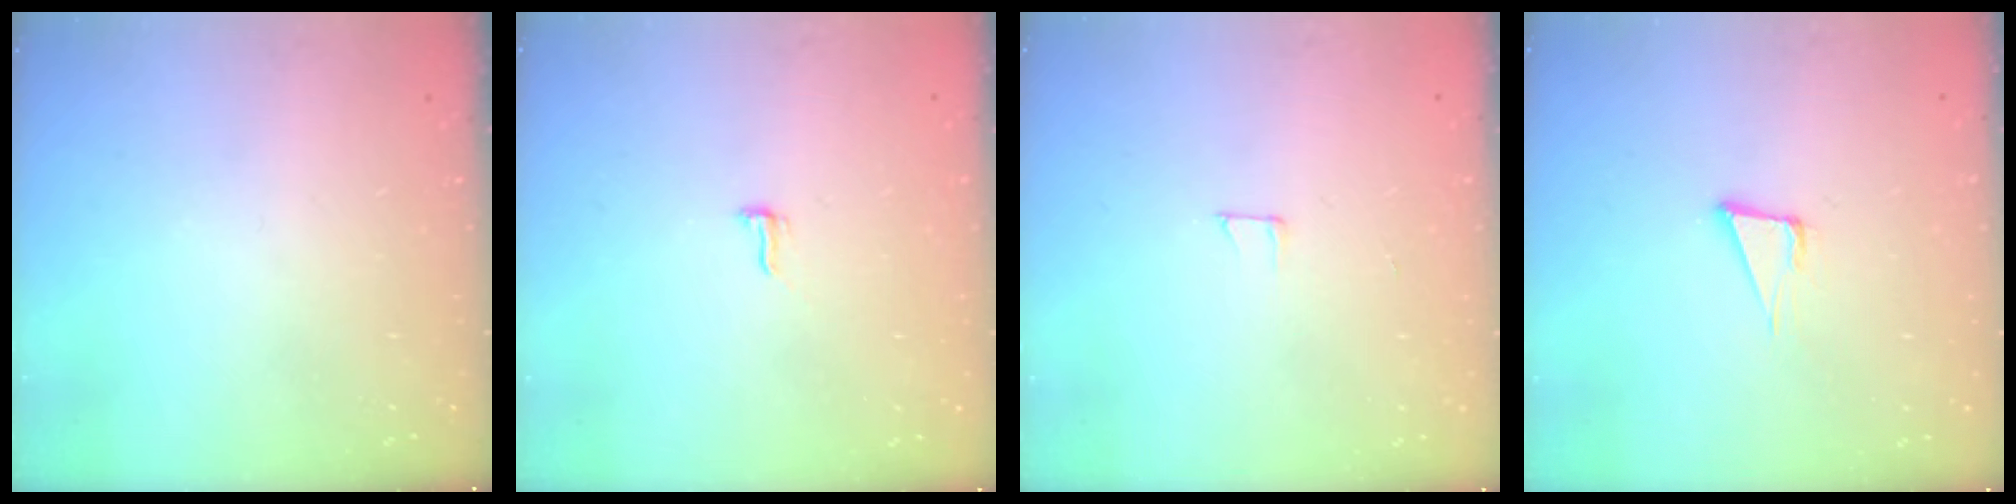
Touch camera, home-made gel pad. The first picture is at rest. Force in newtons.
{"total": 5.1, "press": 4.7, "slide": 2.0}
{"total": 3.9, "press": 3.9, "slide": 0.2}
{"total": 5.7, "press": 4.6, "slide": 3.2}